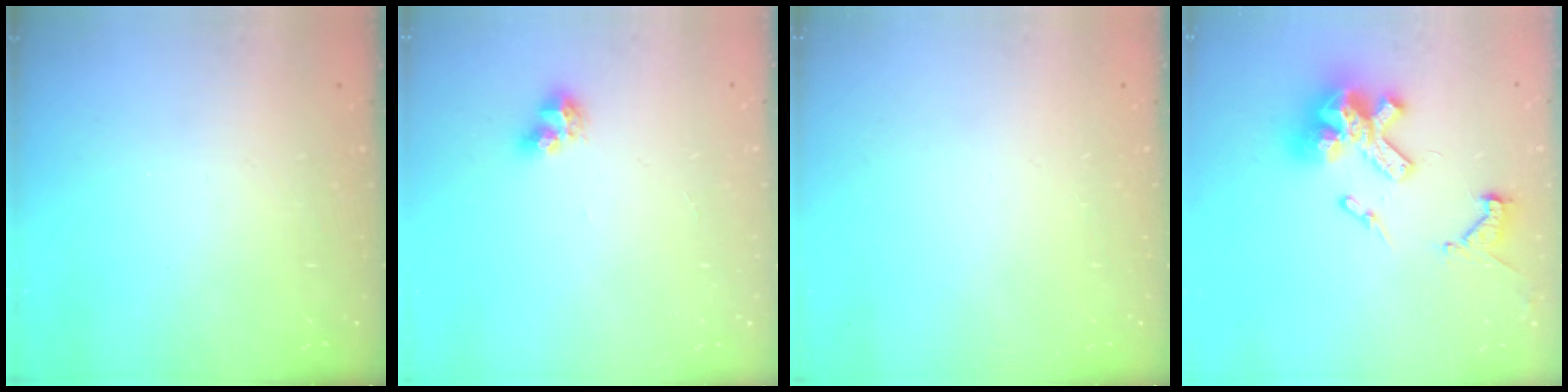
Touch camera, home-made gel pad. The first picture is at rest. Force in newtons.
{"total": 6.4, "press": 6.3, "slide": 0.7}
{"total": 0.0}
{"total": 18.2, "press": 17.7, "slide": 4.0}